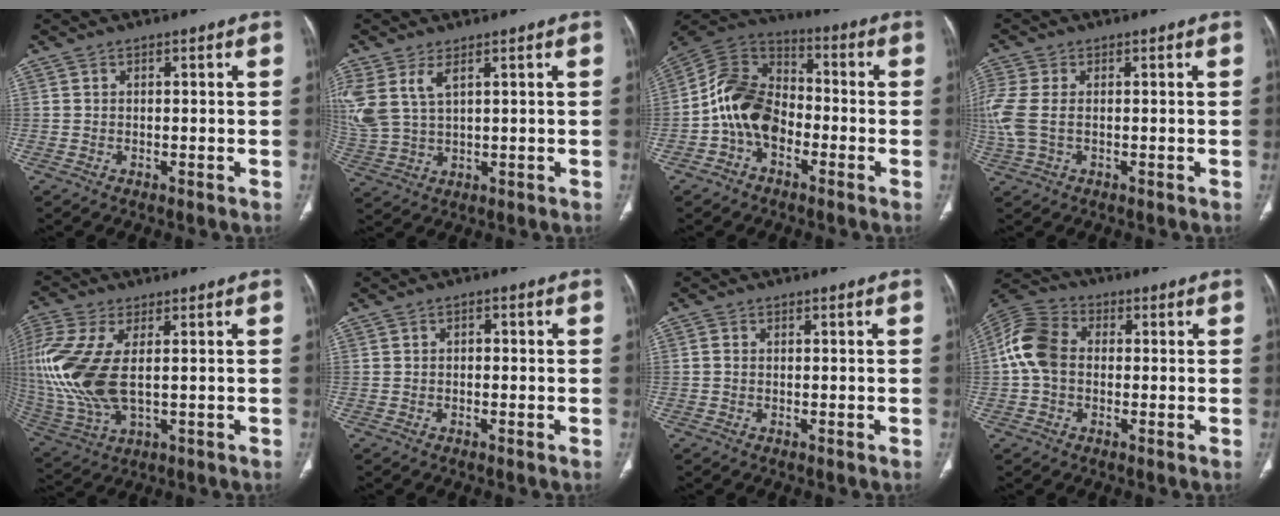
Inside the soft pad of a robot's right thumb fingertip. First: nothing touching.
{"total": 9.1, "force": [3.8, 4.6, 6.9], "torque": [-0.172, -0.003, 0.091]}
{"total": 13.0, "force": [-3.7, 9.2, 8.4], "torque": [-0.145, 0.049, -0.082]}
{"total": 7.2, "force": [-0.1, 4.4, 5.7], "torque": [-0.171, 0.007, 0.002]}
{"total": 17.3, "force": [1.6, 8.5, 15.0], "torque": [-0.373, -0.011, 0.041]}
{"total": 1.1, "force": [-0.1, 0.8, 0.7], "torque": [-0.004, 0.003, -0.007]}
{"total": 0.7, "force": [0.0, 0.6, 0.4], "torque": [-0.006, 0.001, -0.001]}
{"total": 10.1, "force": [0.0, 7.4, 6.8], "torque": [-0.138, 0.030, -0.010]}